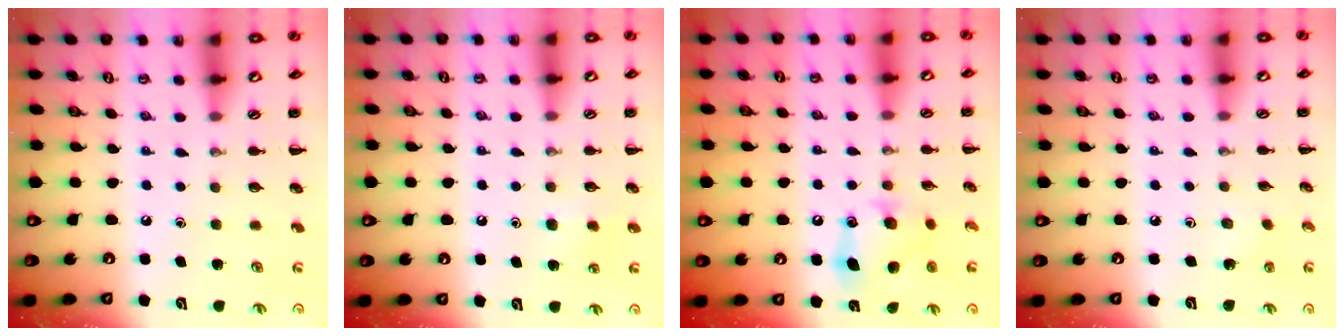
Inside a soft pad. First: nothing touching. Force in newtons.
{"total": 6.2, "press": 6.0, "slide": 1.6}
{"total": 11.4, "press": 11.3, "slide": 1.7}
{"total": 1.1, "press": 1.0, "slide": 0.5}